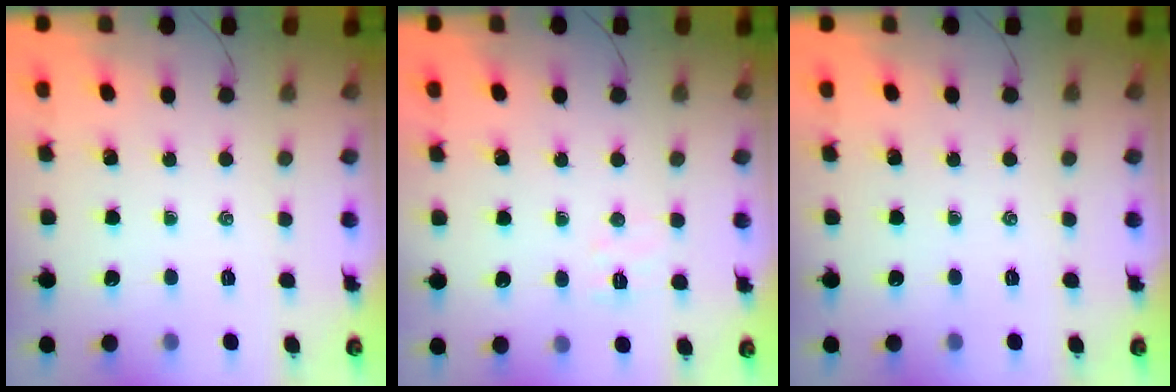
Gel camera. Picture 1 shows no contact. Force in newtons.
{"total": 4.8, "press": 4.6, "slide": 1.2}
{"total": 0.0}